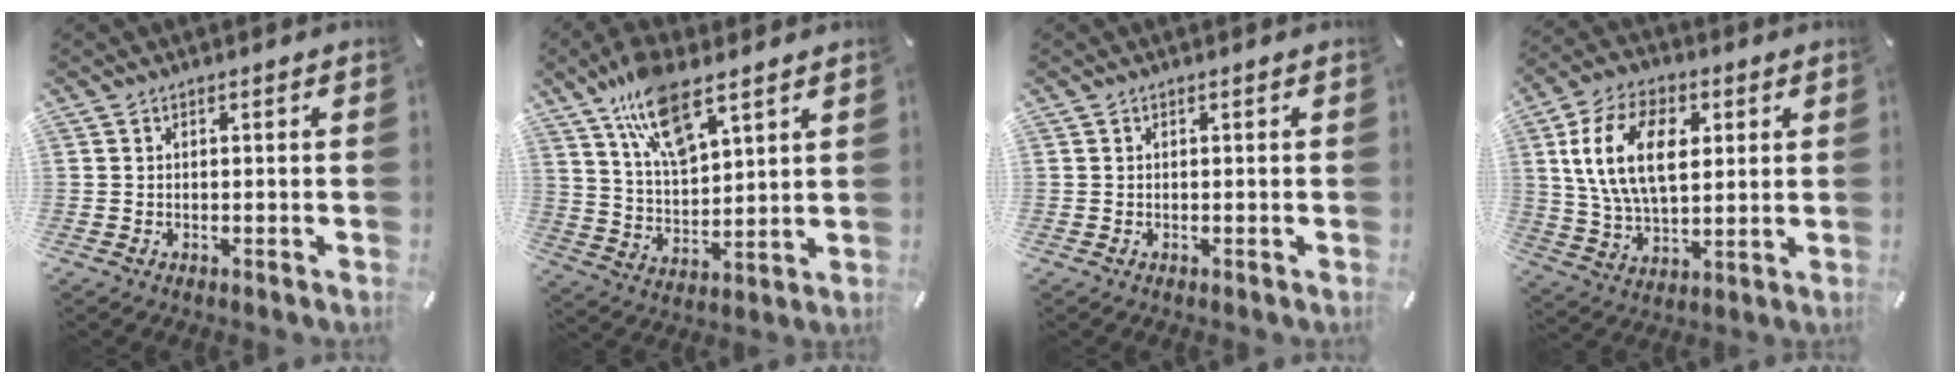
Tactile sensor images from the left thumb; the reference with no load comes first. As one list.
[{"total": 13.8, "force": [9.4, 5.4, 8.6], "torque": [-0.172, -0.033, 0.171]}, {"total": 0.0}, {"total": 15.6, "force": [4.2, 9.7, 11.4], "torque": [-0.234, 0.007, 0.071]}]